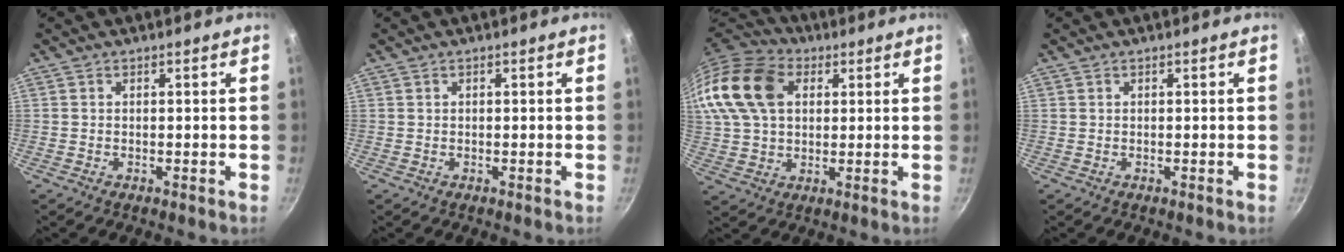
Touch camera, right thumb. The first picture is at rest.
{"total": 0.0}
{"total": 20.1, "force": [6.1, 14.2, 12.9], "torque": [-0.266, 0.019, 0.101]}
{"total": 0.0}